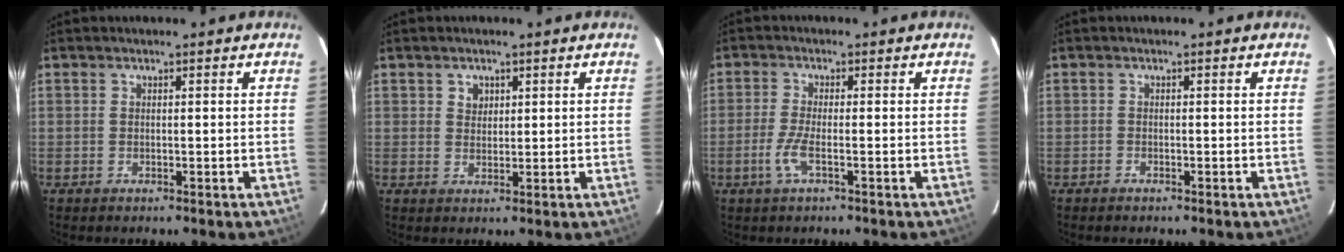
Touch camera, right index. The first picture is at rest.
{"total": 2.3, "force": [1.0, 2.0, 0.6], "torque": [-0.005, 0.007, 0.018]}
{"total": 4.0, "force": [-1.6, 0.4, 3.7], "torque": [-0.084, -0.005, -0.035]}
{"total": 0.6, "force": [-0.6, 0.2, 0.1], "torque": [-0.003, 0.001, -0.012]}